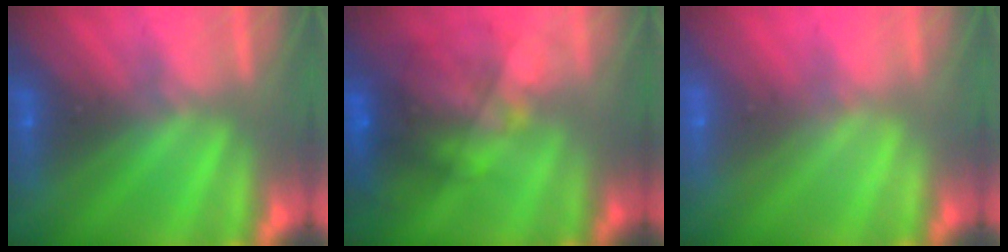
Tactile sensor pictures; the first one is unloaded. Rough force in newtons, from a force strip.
{"total": 6.9}
{"total": 1.8}